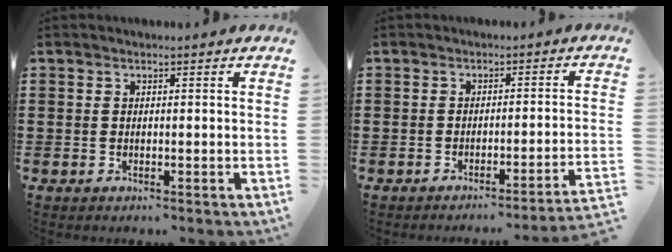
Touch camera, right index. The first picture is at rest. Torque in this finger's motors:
{"motor_torque": [0.71, -0.52, 0.05, -0.01]}